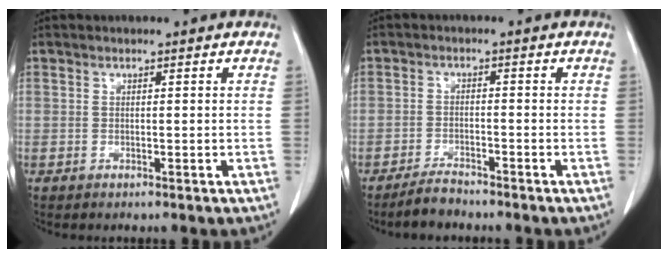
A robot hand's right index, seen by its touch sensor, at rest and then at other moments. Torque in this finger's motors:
{"motor_torque": [-1.01, 0.25, -0.43, -0.14]}